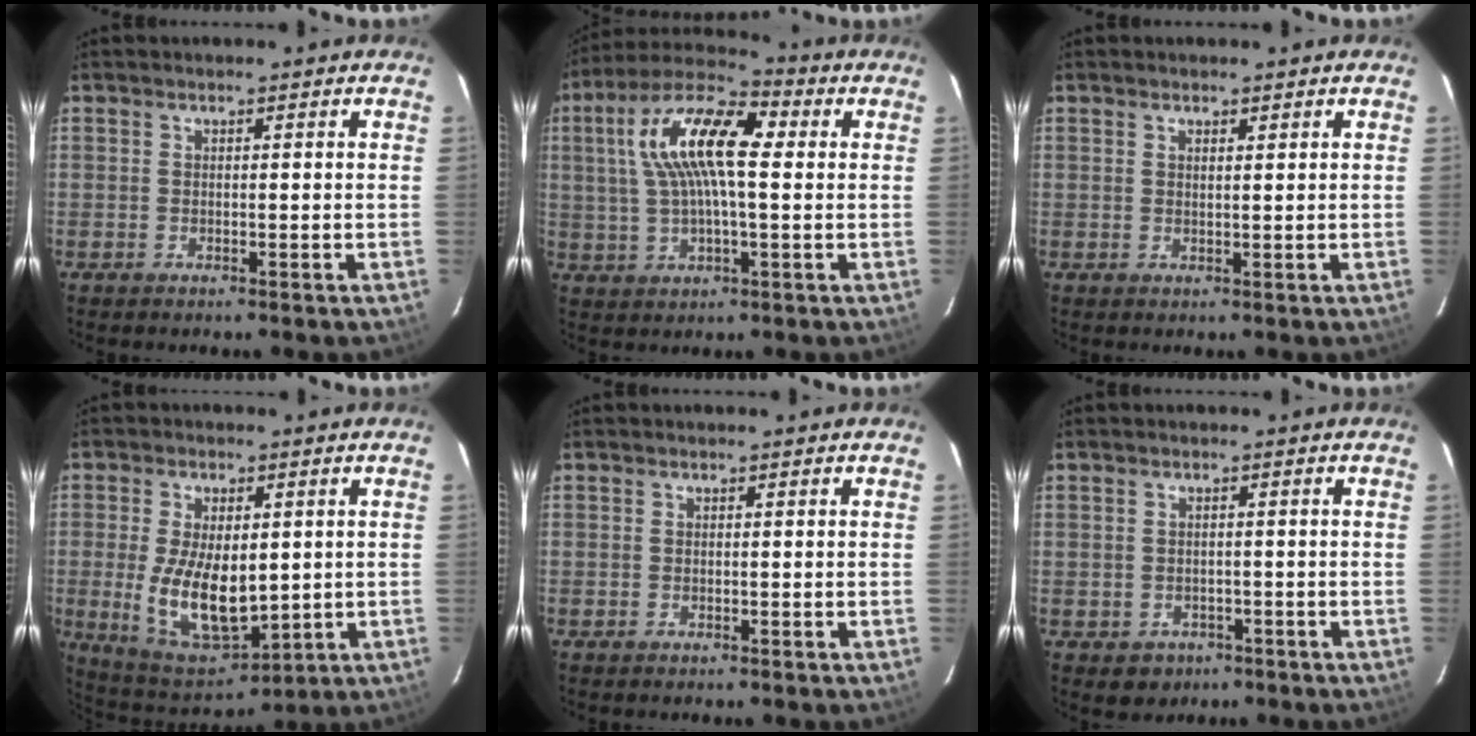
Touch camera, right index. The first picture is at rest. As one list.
[{"total": 15.3, "force": [3.0, 5.4, 14.0], "torque": [-0.269, 0.029, 0.042]}, {"total": 1.0, "force": [0.7, 0.2, 0.6], "torque": [-0.012, 0.002, 0.013]}, {"total": 14.0, "force": [-0.5, 7.1, 12.0], "torque": [-0.248, -0.021, 0.007]}, {"total": 0.0}, {"total": 3.4, "force": [-1.2, 3.2, 0.5], "torque": [-0.018, 0.003, -0.009]}]